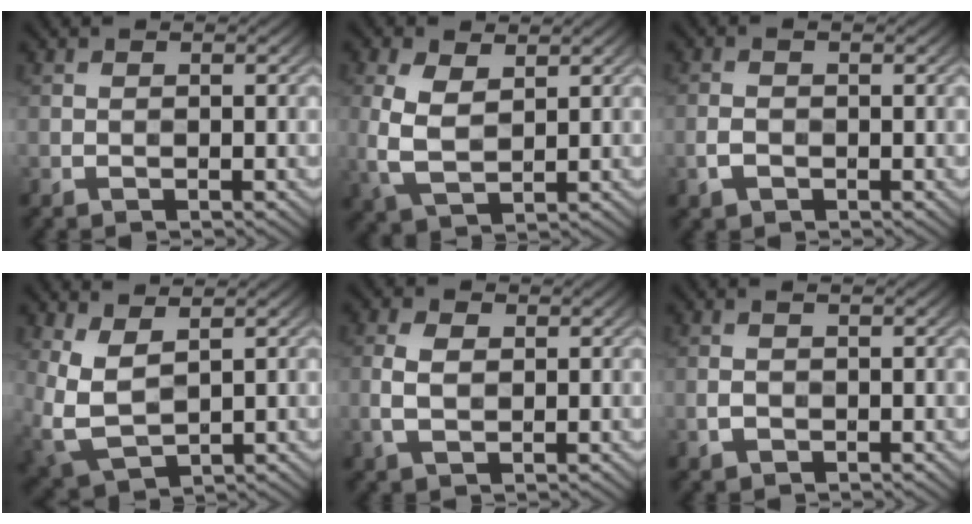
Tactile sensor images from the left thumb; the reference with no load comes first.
{"total": 5.7, "force": [1.5, 3.3, 4.5], "torque": [-0.119, 0.000, 0.031]}
{"total": 2.0, "force": [-0.7, 1.2, 1.4], "torque": [-0.034, -0.001, -0.014]}
{"total": 6.7, "force": [2.1, 3.5, 5.3], "torque": [-0.144, -0.008, 0.044]}
{"total": 3.5, "force": [0.4, 2.3, 2.6], "torque": [-0.066, 0.000, 0.005]}
{"total": 1.7, "force": [-0.2, 1.0, 1.3], "torque": [-0.033, 0.000, -0.003]}